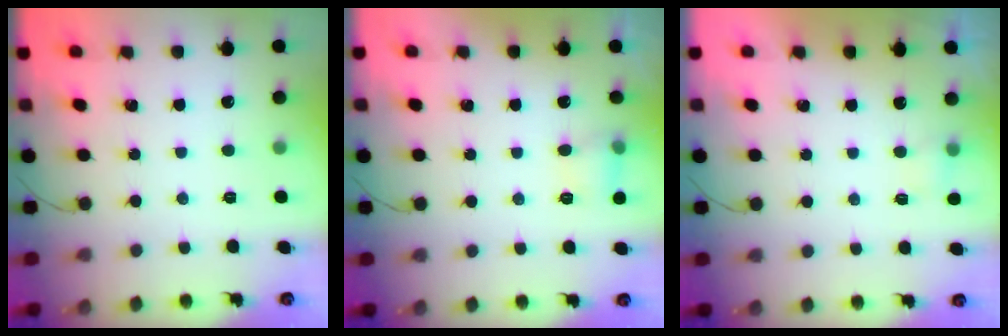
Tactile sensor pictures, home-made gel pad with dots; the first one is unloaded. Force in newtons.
{"total": 5.7, "press": 5.5, "slide": 1.7}
{"total": 2.6, "press": 2.5, "slide": 0.7}